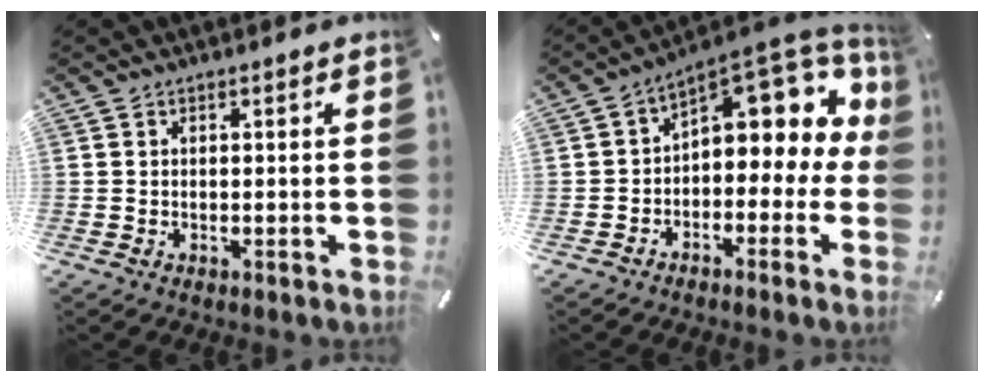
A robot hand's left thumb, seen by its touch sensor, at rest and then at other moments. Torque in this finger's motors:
{"motor_torque": [2.36, 2.41, 0.66, 0.01, 0.32]}